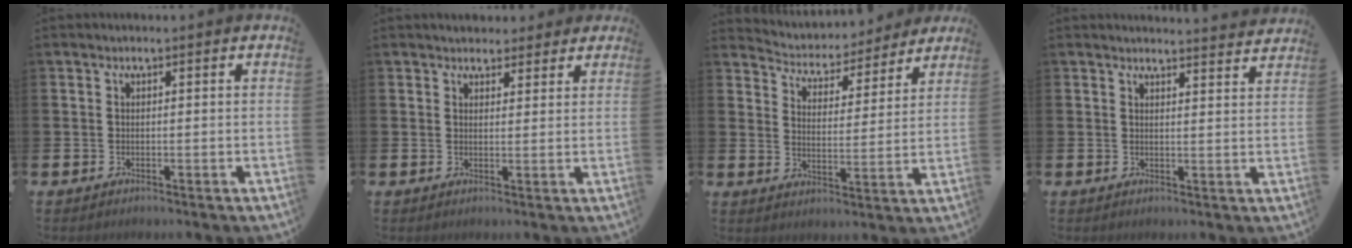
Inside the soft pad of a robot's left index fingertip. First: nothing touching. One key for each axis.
{"total": 3.2, "fx": 2.8, "fy": 1.4, "fz": -0.1, "tx": 0.005, "ty": -0.011, "tz": 0.050}
{"total": 4.9, "fx": 4.6, "fy": 1.6, "fz": 0.0, "tx": -0.027, "ty": -0.044, "tz": 0.074}
{"total": 3.1, "fx": 3.1, "fy": -0.1, "fz": -0.1, "tx": 0.008, "ty": -0.027, "tz": 0.054}